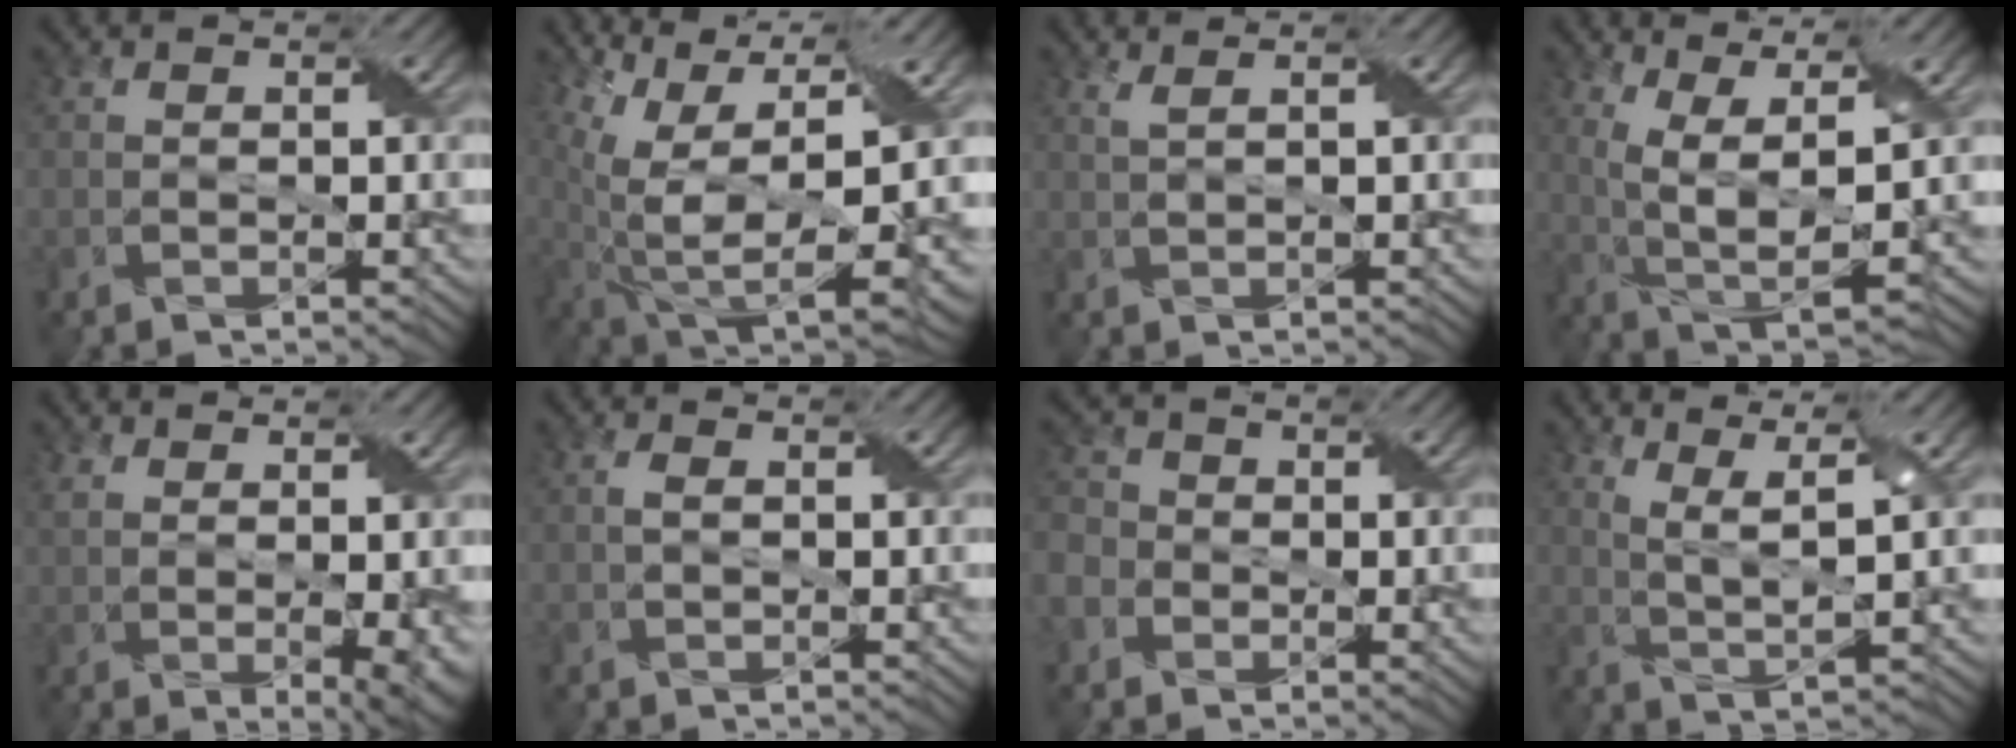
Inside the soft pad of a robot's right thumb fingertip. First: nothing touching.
{"total": 15.2, "force": [2.1, 7.9, 12.9], "torque": [-0.243, -0.014, 0.087]}
{"total": 1.6, "force": [1.1, 0.5, 1.1], "torque": [-0.019, 0.002, 0.007]}
{"total": 7.9, "force": [2.7, 2.6, 7.0], "torque": [-0.146, 0.002, 0.053]}
{"total": 6.7, "force": [1.9, 2.5, 5.9], "torque": [-0.073, 0.001, 0.040]}
{"total": 1.0, "force": [0.2, 0.5, 0.8], "torque": [-0.021, 0.004, 0.003]}
{"total": 5.1, "force": [-1.8, 4.5, 1.7], "torque": [-0.053, -0.007, -0.048]}
{"total": 4.8, "force": [2.6, 0.7, 4.0], "torque": [-0.091, 0.002, 0.054]}